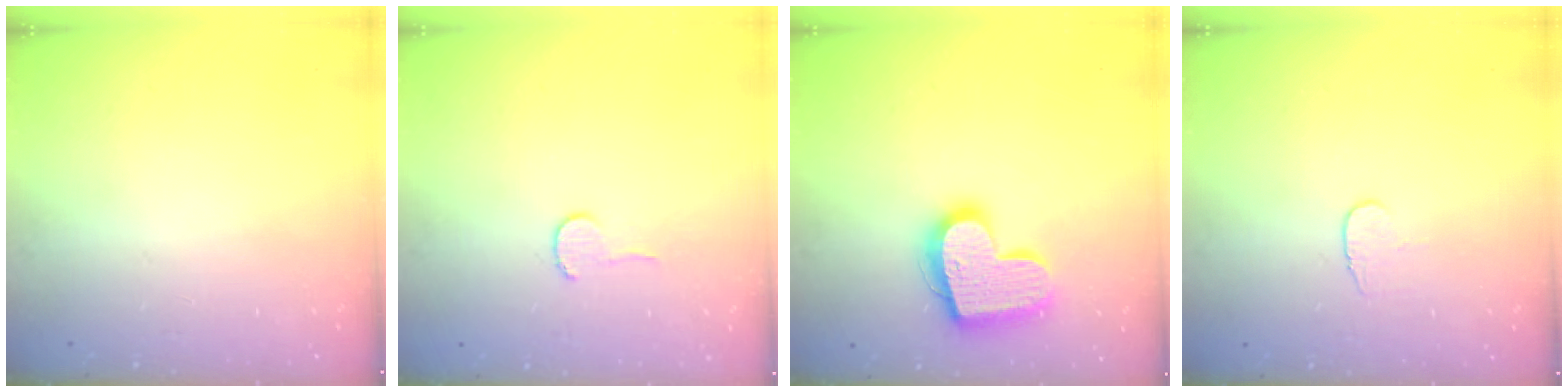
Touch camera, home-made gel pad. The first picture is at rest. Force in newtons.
{"total": 3.7, "press": 3.7, "slide": 0.4}
{"total": 17.3, "press": 17.3, "slide": 1.1}
{"total": 4.3, "press": 4.2, "slide": 0.4}